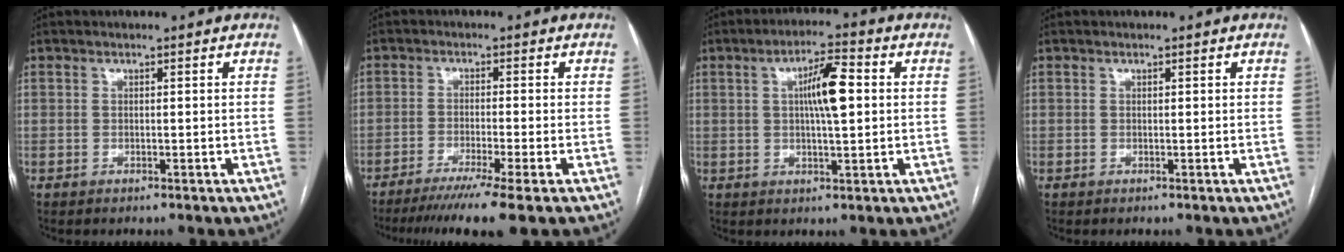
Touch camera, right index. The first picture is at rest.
{"total": 9.2, "force": [-6.6, -1.4, 6.2], "torque": [-0.090, -0.025, -0.102]}
{"total": 7.4, "force": [1.2, 1.2, 7.2], "torque": [-0.126, 0.012, 0.019]}
{"total": 0.0}